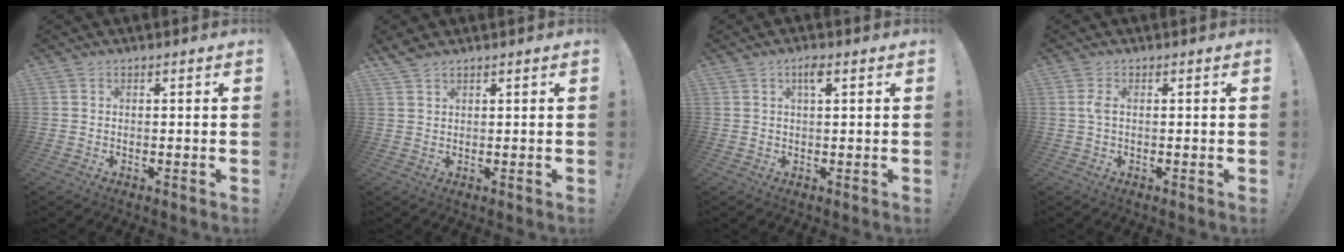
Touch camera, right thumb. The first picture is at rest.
{"total": 2.2, "force": [1.9, 0.5, 0.9], "torque": [-0.016, -0.011, 0.036]}
{"total": 3.0, "force": [1.4, 0.6, 2.6], "torque": [-0.038, 0.001, 0.017]}
{"total": 2.2, "force": [0.1, 0.7, 2.1], "torque": [-0.041, 0.004, 0.001]}